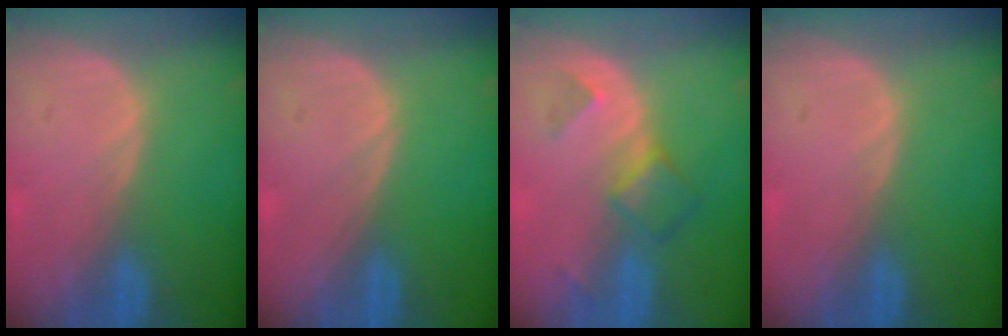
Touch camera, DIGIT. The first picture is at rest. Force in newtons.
{"total": 0.0}
{"total": 4.8, "press": 4.3, "slide": 2.1}
{"total": 0.0}